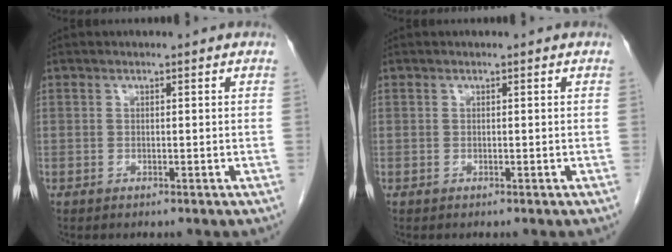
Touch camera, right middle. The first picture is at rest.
{"total": 0.0}